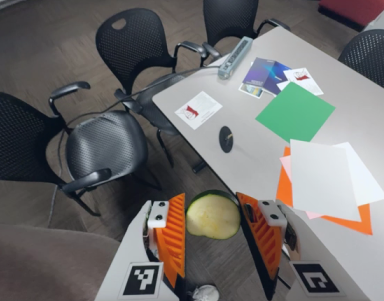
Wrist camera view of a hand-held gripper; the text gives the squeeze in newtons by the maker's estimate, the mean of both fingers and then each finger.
{"total": 4.5, "left": 4.1, "right": 4.9}